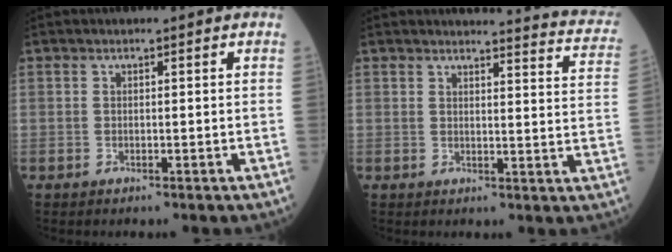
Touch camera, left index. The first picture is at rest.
{"total": 12.6, "force": [12.4, 1.0, 2.3], "torque": [-0.003, -0.076, 0.104]}